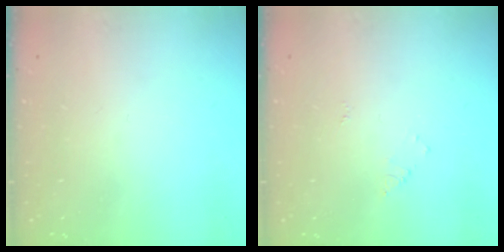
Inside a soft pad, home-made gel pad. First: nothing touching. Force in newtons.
{"total": 4.7, "press": 4.7, "slide": 0.6}